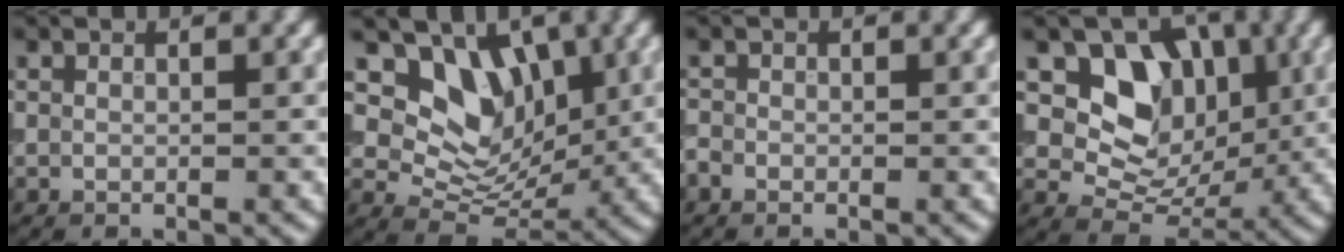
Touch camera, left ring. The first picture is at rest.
{"total": 6.5, "force": [2.5, 4.9, 3.5], "torque": [-0.047, -0.018, 0.037]}
{"total": 0.7, "force": [-0.5, 0.5, 0.2], "torque": [-0.002, 0.000, -0.013]}
{"total": 6.9, "force": [2.0, 5.5, 3.6], "torque": [-0.047, -0.013, 0.025]}